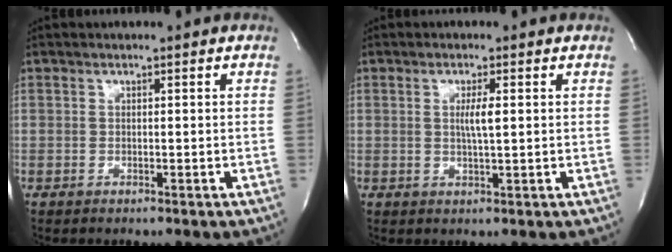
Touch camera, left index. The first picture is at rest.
{"total": 2.7, "force": [0.5, 0.0, 2.7], "torque": [-0.053, -0.002, 0.008]}